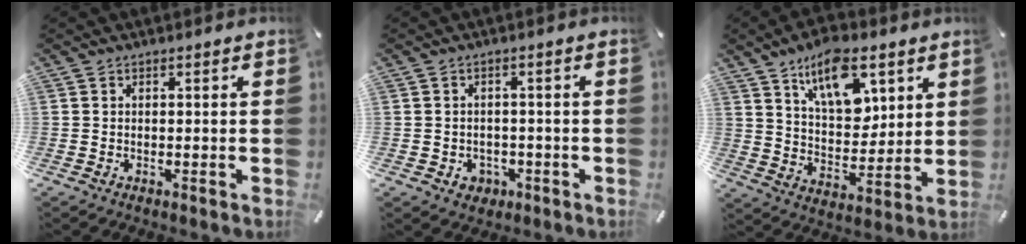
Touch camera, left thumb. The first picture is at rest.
{"total": 3.3, "force": [-0.9, 3.0, 1.0], "torque": [-0.010, -0.001, -0.018]}
{"total": 14.8, "force": [8.5, 8.2, 8.8], "torque": [-0.140, -0.033, 0.152]}